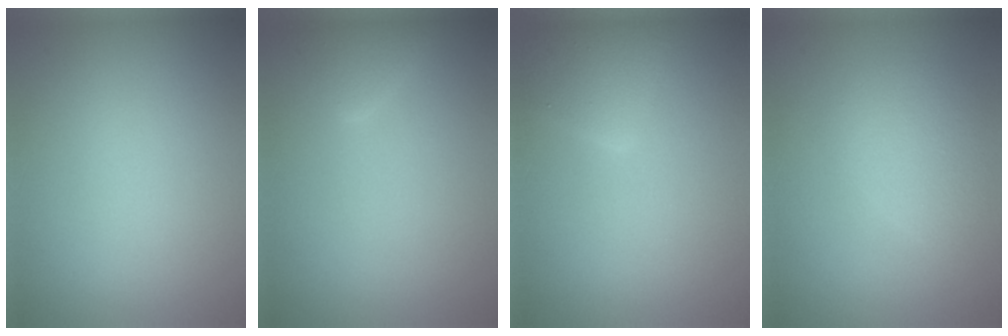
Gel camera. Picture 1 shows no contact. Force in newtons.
{"total": 1.5, "press": 1.5, "slide": 0.1}
{"total": 2.8, "press": 2.8, "slide": 0.1}
{"total": 2.6, "press": 2.6, "slide": 0.1}